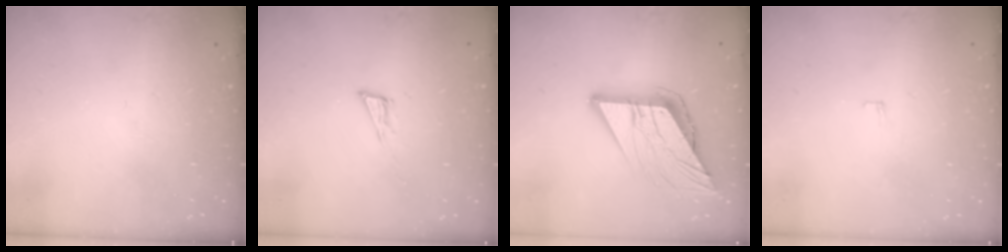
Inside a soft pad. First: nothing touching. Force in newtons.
{"total": 5.7, "press": 5.5, "slide": 1.4}
{"total": 12.8, "press": 12.7, "slide": 1.5}
{"total": 2.4, "press": 2.4, "slide": 0.2}